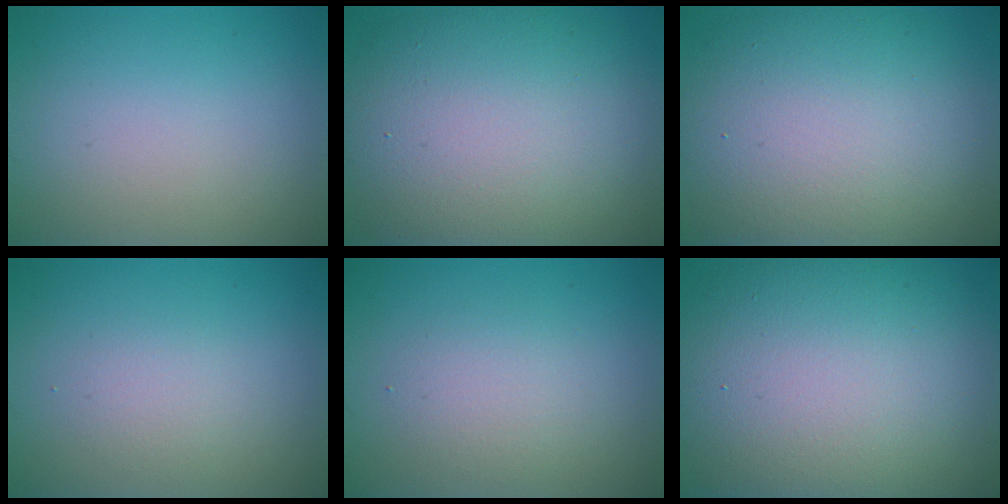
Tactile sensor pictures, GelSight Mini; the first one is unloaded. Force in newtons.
{"total": 13.4, "press": 13.4, "slide": 1.2}
{"total": 13.5, "press": 13.5, "slide": 0.9}
{"total": 1.7, "press": 1.7, "slide": 0.2}
{"total": 2.3, "press": 2.3, "slide": 0.2}
{"total": 15.8, "press": 15.8, "slide": 1.1}